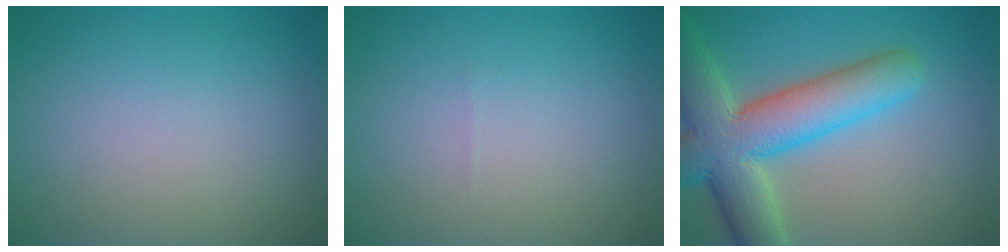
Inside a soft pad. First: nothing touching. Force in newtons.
{"total": 0.0}
{"total": 9.6, "press": 9.6, "slide": 0.7}